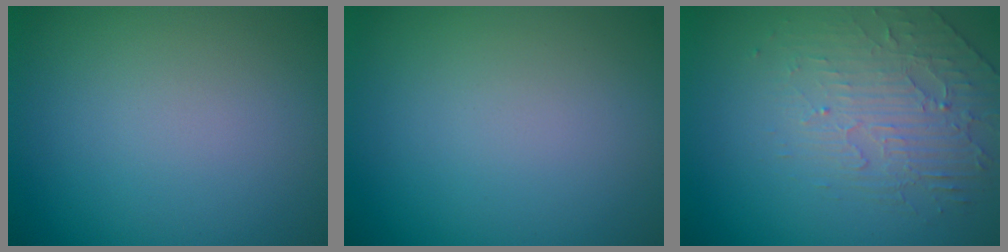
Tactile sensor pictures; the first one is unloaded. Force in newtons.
{"total": 0.0}
{"total": 2.5, "press": 1.8, "slide": 1.6}